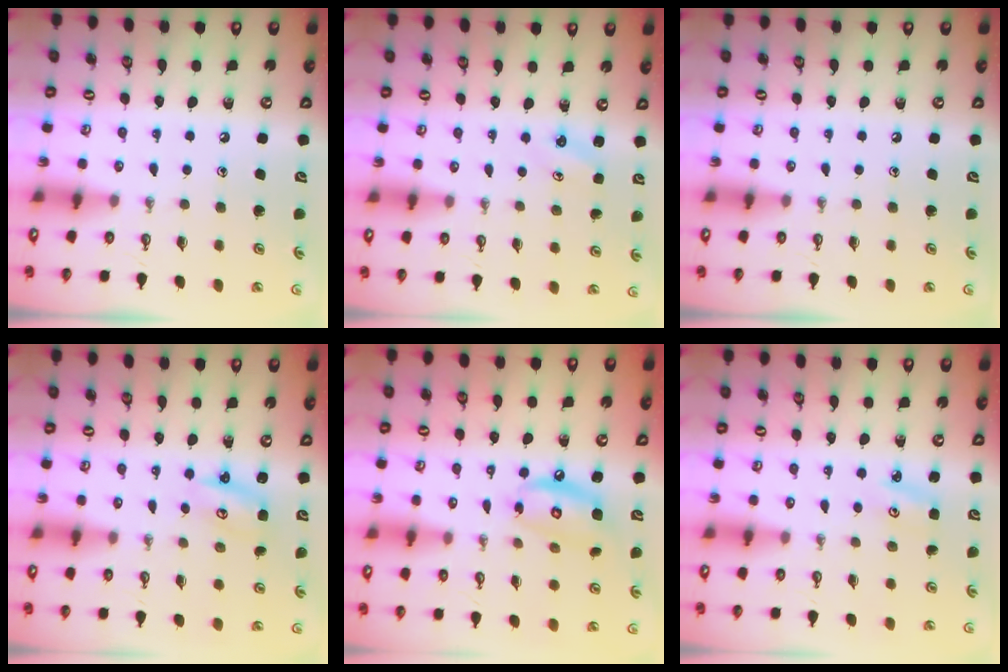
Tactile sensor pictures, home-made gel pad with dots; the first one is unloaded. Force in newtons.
{"total": 3.1, "press": 3.1, "slide": 0.3}
{"total": 0.0}
{"total": 2.7, "press": 2.7, "slide": 0.2}
{"total": 9.7, "press": 9.7, "slide": 0.9}
{"total": 4.0, "press": 4.0, "slide": 0.5}